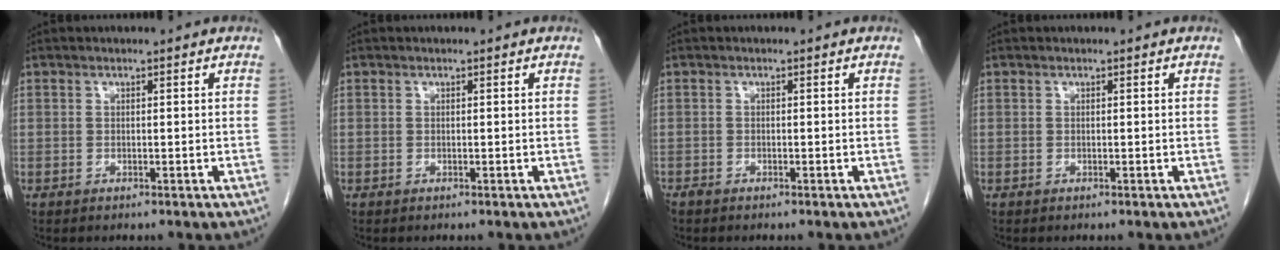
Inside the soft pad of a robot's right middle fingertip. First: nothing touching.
{"total": 0.0}
{"total": 0.6, "force": [-0.6, 0.2, 0.2], "torque": [-0.010, -0.002, -0.014]}
{"total": 0.0}